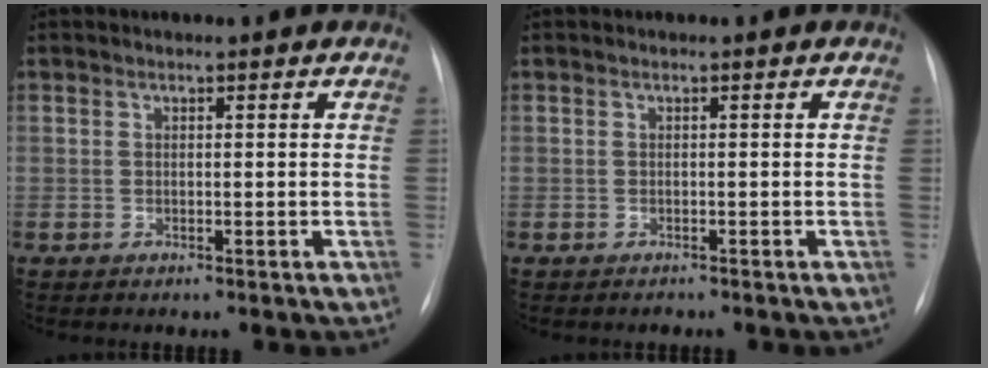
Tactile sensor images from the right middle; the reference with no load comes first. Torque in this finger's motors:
{"motor_torque": [0.15, -0.16, -0.02, -0.01]}